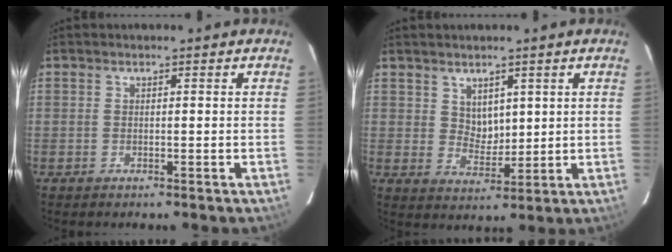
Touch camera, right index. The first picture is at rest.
{"total": 4.2, "force": [2.2, 3.1, 1.8], "torque": [-0.022, 0.000, 0.048]}